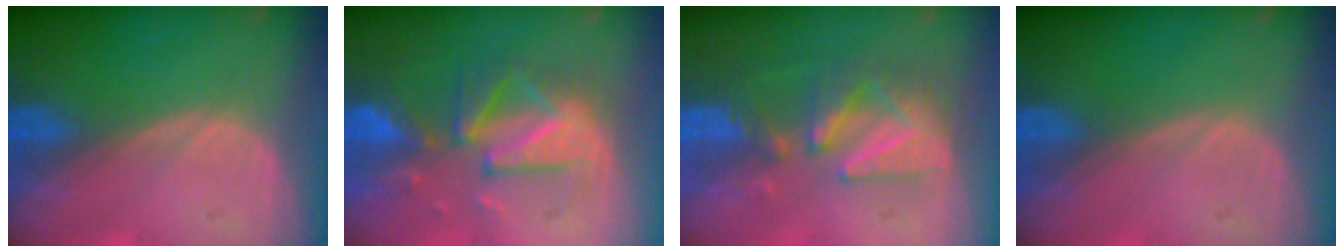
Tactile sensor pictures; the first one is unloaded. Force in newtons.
{"total": 9.0, "press": 8.8, "slide": 1.7}
{"total": 8.6, "press": 7.7, "slide": 3.9}
{"total": 0.0}